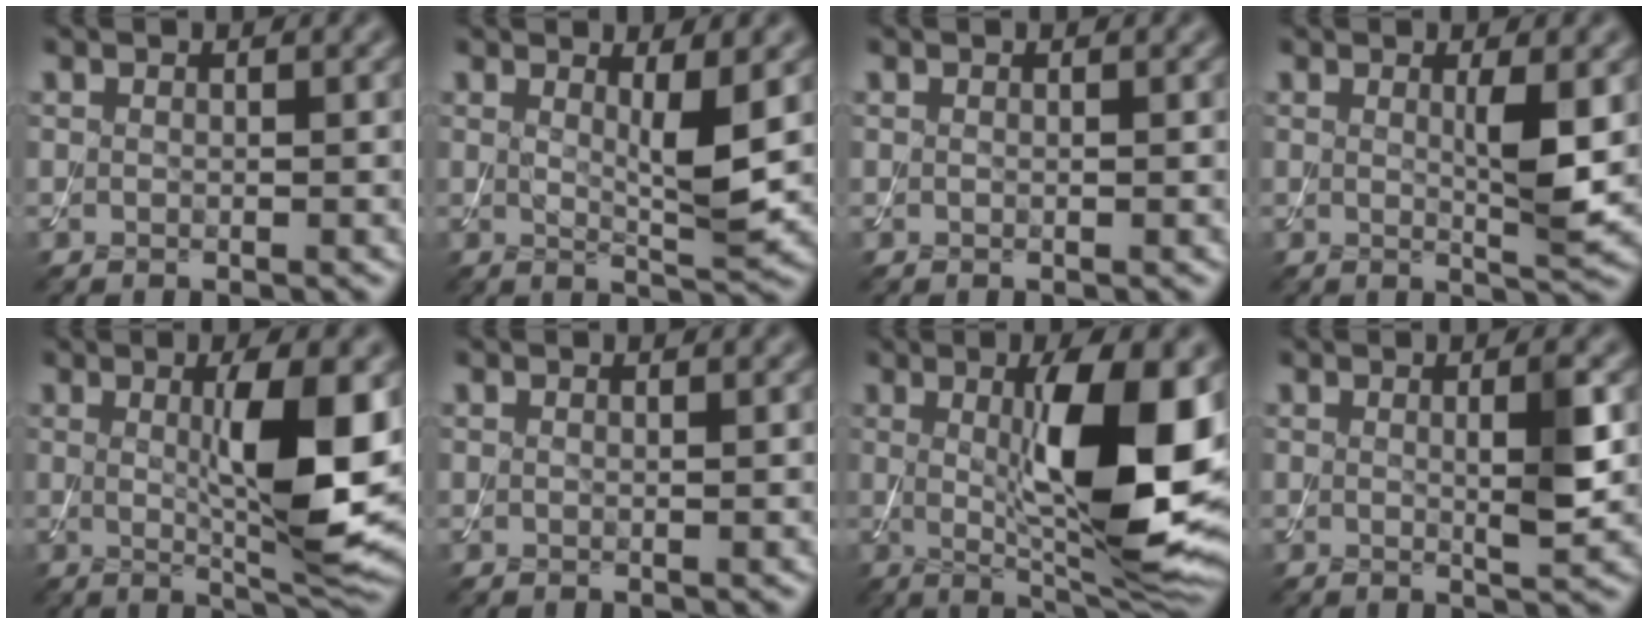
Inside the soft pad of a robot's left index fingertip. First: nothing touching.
{"total": 3.5, "force": [1.0, 0.6, 3.3], "torque": [-0.055, -0.015, 0.018]}
{"total": 0.0}
{"total": 3.2, "force": [0.5, 0.5, 3.2], "torque": [-0.053, -0.010, 0.009]}
{"total": 8.3, "force": [0.7, 1.7, 8.1], "torque": [-0.116, -0.015, 0.017]}
{"total": 0.0}
{"total": 12.1, "force": [1.1, 3.2, 11.6], "torque": [-0.170, -0.010, 0.025]}
{"total": 2.9, "force": [0.4, 0.3, 2.8], "torque": [-0.043, -0.006, 0.004]}